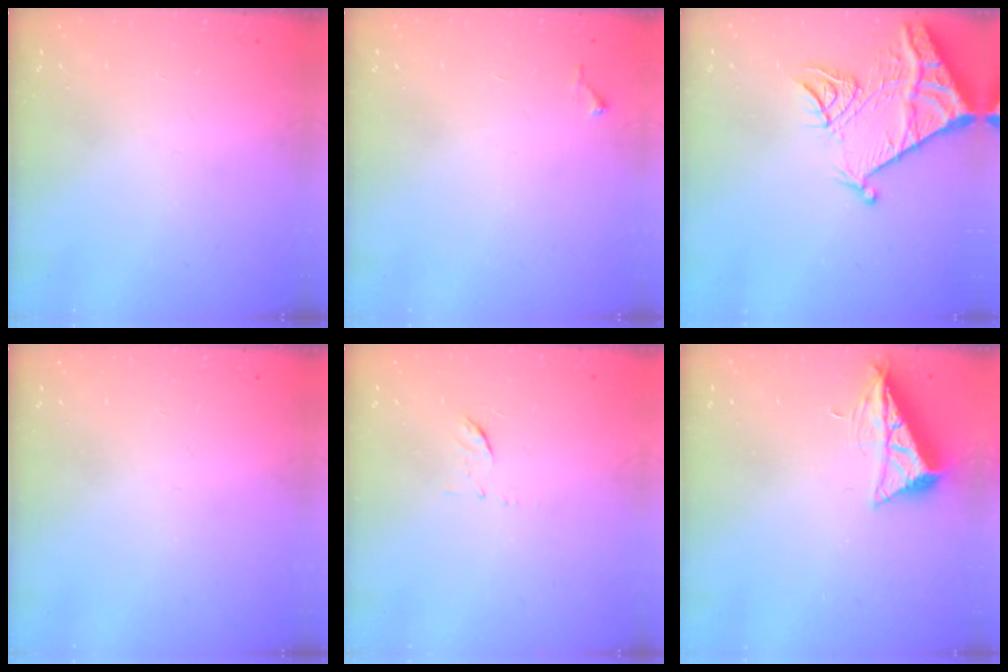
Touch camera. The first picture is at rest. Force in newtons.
{"total": 4.2, "press": 4.1, "slide": 0.4}
{"total": 12.8, "press": 12.7, "slide": 1.2}
{"total": 0.0}
{"total": 6.0, "press": 6.0, "slide": 0.4}
{"total": 7.7, "press": 7.6, "slide": 0.8}